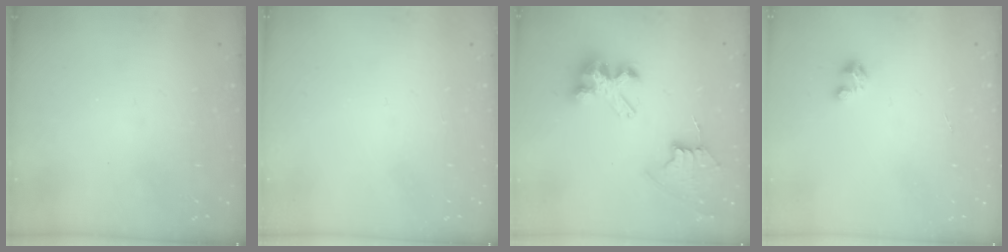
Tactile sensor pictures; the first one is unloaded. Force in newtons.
{"total": 0.0}
{"total": 7.9, "press": 7.8, "slide": 0.6}
{"total": 1.8, "press": 1.8, "slide": 0.1}